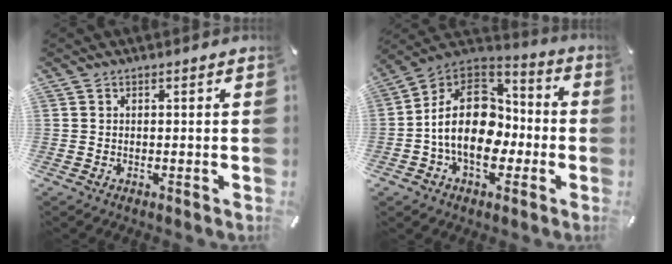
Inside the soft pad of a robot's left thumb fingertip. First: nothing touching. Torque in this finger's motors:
{"motor_torque": [0.80, 1.06, 1.74, 0.14, 0.64]}